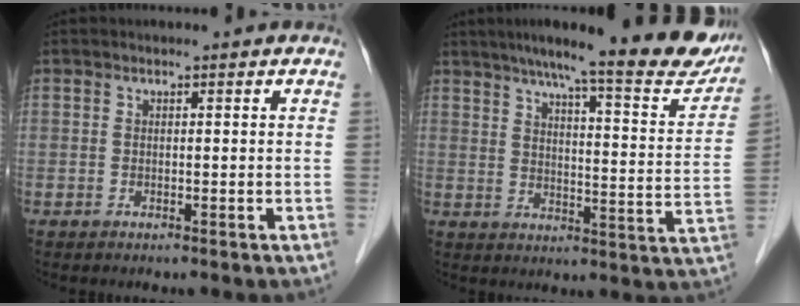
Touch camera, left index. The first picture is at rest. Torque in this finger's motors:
{"motor_torque": [0.23, -0.37, 0.68, 0.16]}